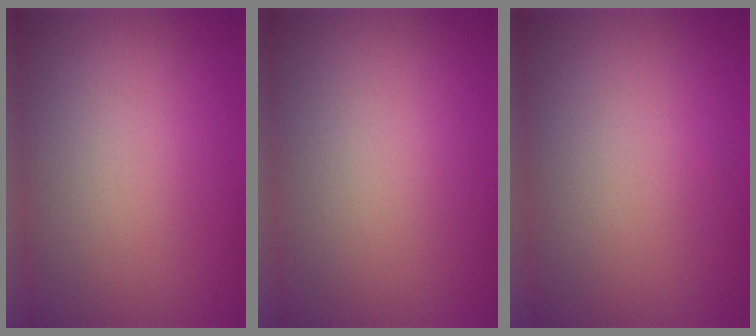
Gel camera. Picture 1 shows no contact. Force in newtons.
{"total": 0.0}
{"total": 0.0}